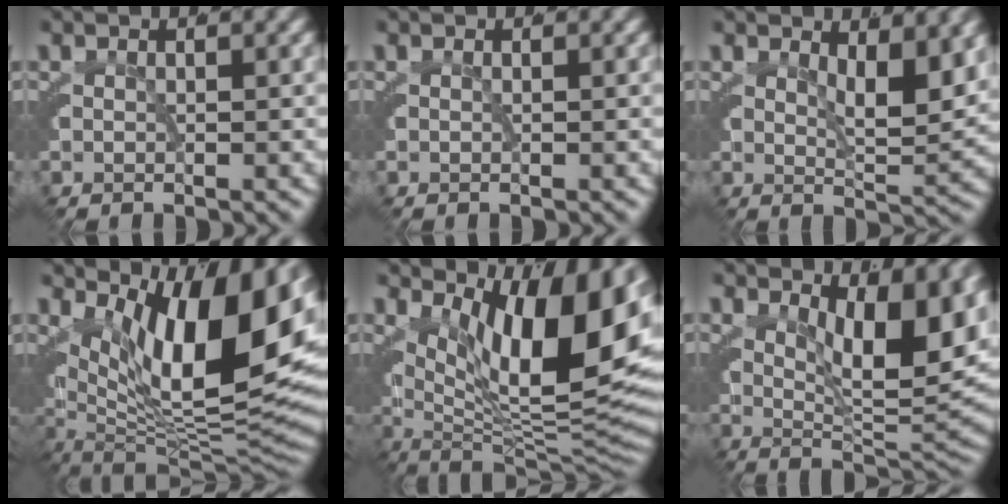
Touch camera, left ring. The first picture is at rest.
{"total": 0.0}
{"total": 3.9, "force": [2.3, 0.7, 3.1], "torque": [-0.043, -0.019, 0.043]}
{"total": 15.3, "force": [2.4, 7.3, 13.3], "torque": [-0.191, -0.012, 0.051]}
{"total": 14.4, "force": [3.0, 6.0, 12.7], "torque": [-0.155, -0.001, 0.055]}
{"total": 9.5, "force": [3.2, 3.3, 8.3], "torque": [-0.104, -0.010, 0.055]}